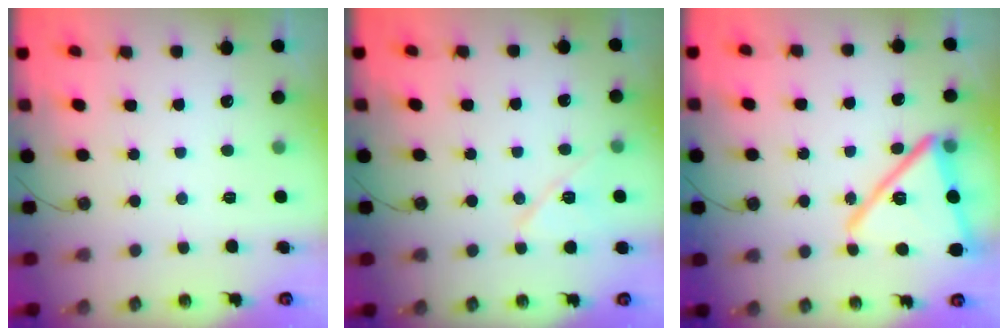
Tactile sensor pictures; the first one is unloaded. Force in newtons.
{"total": 10.0, "press": 9.5, "slide": 3.0}
{"total": 20.3, "press": 20.3, "slide": 1.1}